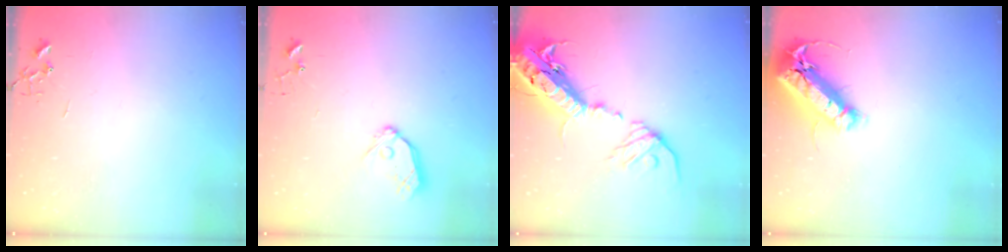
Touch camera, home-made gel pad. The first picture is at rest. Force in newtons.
{"total": 9.5, "press": 9.5, "slide": 0.9}
{"total": 23.9, "press": 23.3, "slide": 5.5}
{"total": 18.8, "press": 18.4, "slide": 3.8}